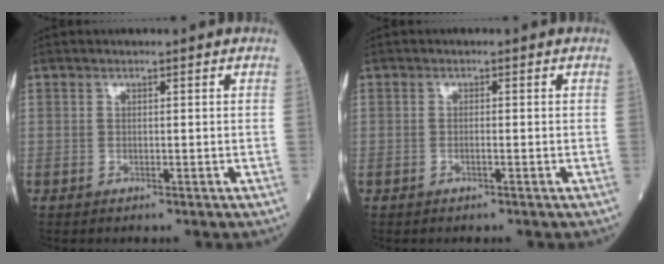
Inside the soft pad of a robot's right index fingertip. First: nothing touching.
{"total": 0.7, "force": [-0.3, -0.1, 0.6], "torque": [-0.012, 0.001, -0.006]}